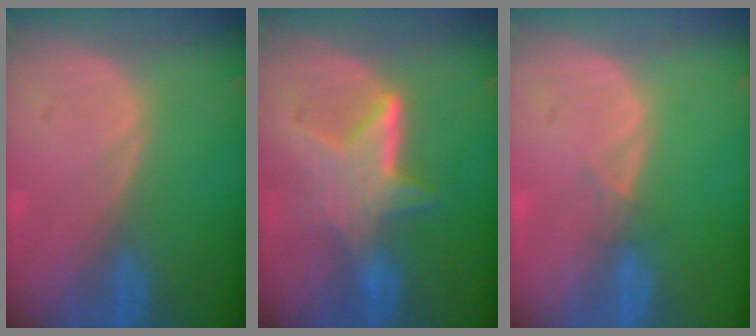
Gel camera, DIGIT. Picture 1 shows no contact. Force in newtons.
{"total": 6.2, "press": 6.0, "slide": 1.4}
{"total": 0.7, "press": 0.7, "slide": 0.2}